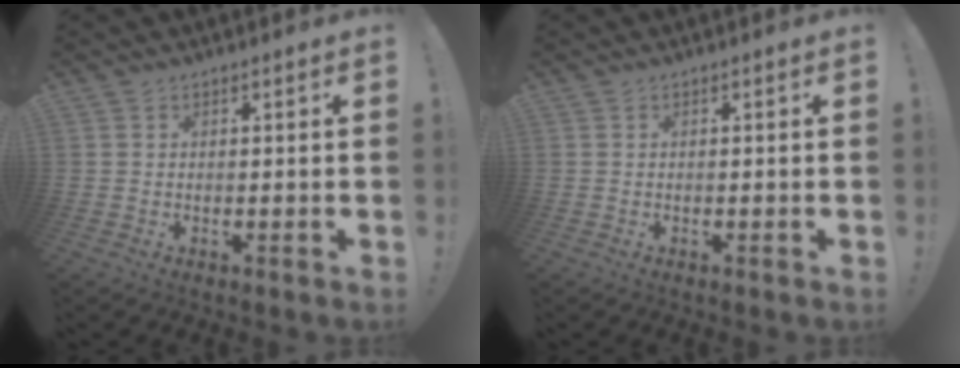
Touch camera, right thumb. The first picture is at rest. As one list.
[{"total": 0.0}]